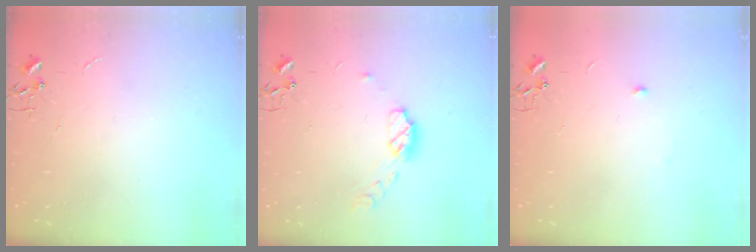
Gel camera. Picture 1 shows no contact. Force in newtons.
{"total": 7.5, "press": 7.5, "slide": 0.5}
{"total": 3.9, "press": 3.8, "slide": 0.8}